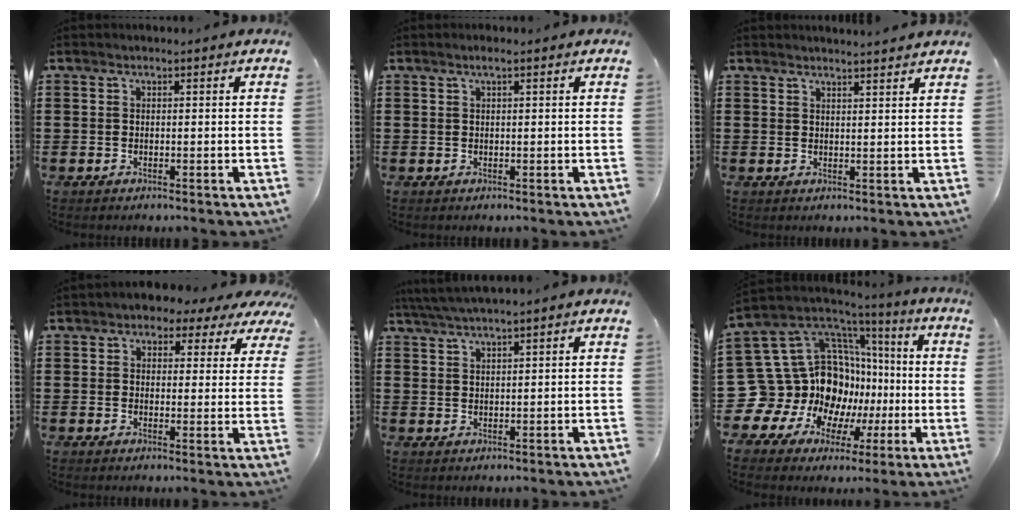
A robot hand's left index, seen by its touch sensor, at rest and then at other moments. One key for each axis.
{"total": 1.0, "fx": 0.5, "fy": 0.1, "fz": 0.8, "tx": -0.015, "ty": 0.000, "tz": 0.008}
{"total": 2.2, "fx": 2.2, "fy": -0.4, "fz": 0.3, "tx": -0.009, "ty": -0.004, "tz": 0.042}
{"total": 3.2, "fx": 2.3, "fy": 2.0, "fz": 1.0, "tx": -0.027, "ty": -0.003, "tz": 0.036}
{"total": 2.6, "fx": 2.2, "fy": -0.4, "fz": 1.3, "tx": -0.029, "ty": 0.001, "tz": 0.043}
{"total": 16.8, "fx": -1.1, "fy": 14.8, "fz": 7.9, "tx": -0.228, "ty": -0.043, "tz": 0.030}